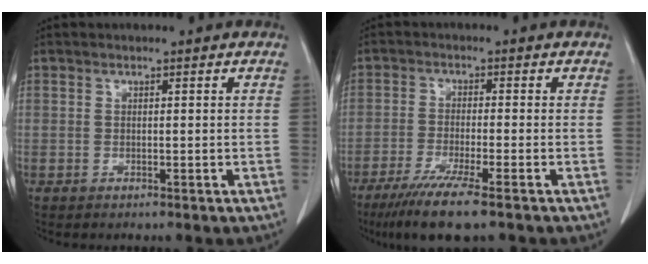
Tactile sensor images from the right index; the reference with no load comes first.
{"total": 8.5, "force": [-5.8, 0.1, 6.2], "torque": [-0.107, -0.023, -0.097]}